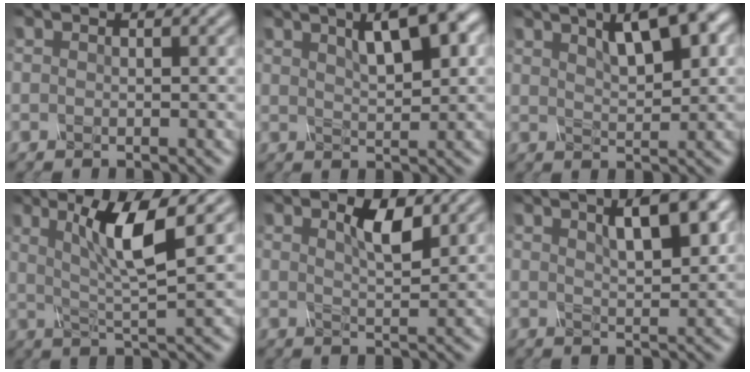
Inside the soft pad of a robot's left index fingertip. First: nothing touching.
{"total": 4.9, "force": [2.5, 0.7, 4.2], "torque": [-0.061, 0.015, 0.054]}
{"total": 5.3, "force": [3.0, 0.9, 4.3], "torque": [-0.063, 0.019, 0.063]}
{"total": 5.0, "force": [1.6, 0.1, 4.7], "torque": [-0.103, 0.001, 0.057]}
{"total": 1.8, "force": [1.1, 0.0, 1.5], "torque": [-0.036, 0.003, 0.041]}
{"total": 5.0, "force": [2.4, 1.0, 4.2], "torque": [-0.041, 0.024, 0.042]}